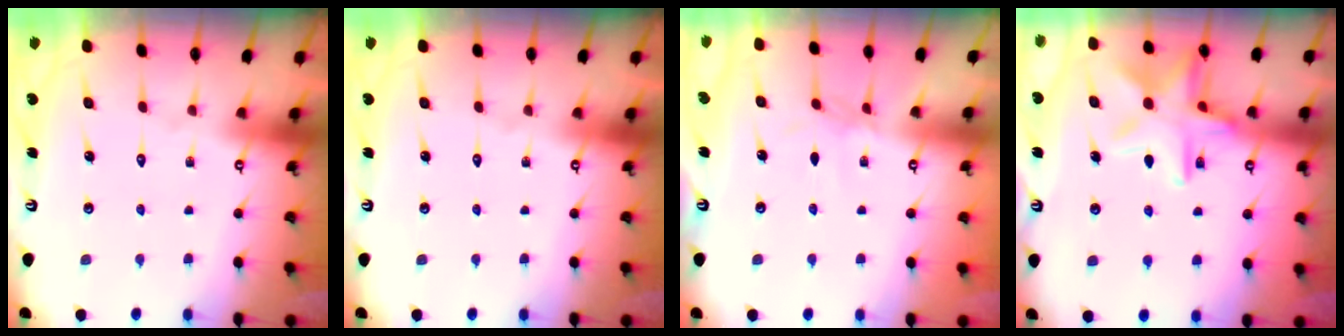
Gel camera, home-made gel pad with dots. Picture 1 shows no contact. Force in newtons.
{"total": 0.0}
{"total": 2.3, "press": 2.3, "slide": 0.5}
{"total": 15.7, "press": 15.7, "slide": 1.0}